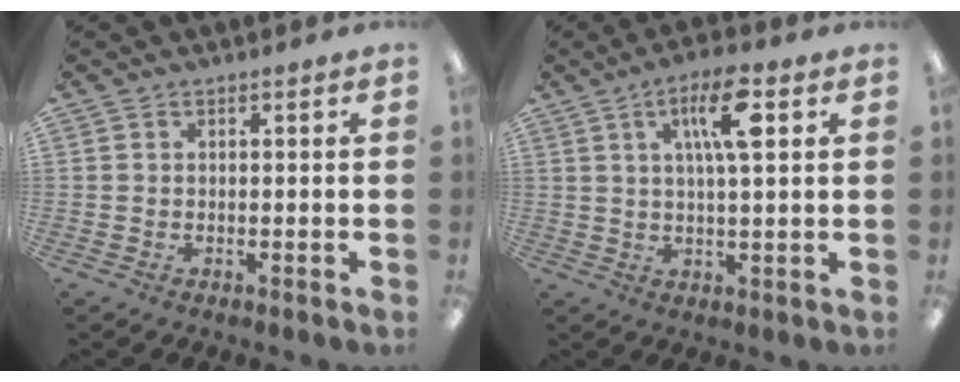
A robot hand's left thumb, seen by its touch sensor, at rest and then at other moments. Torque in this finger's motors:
{"motor_torque": [-0.05, 0.33, 0.09, -0.09, 0.04]}